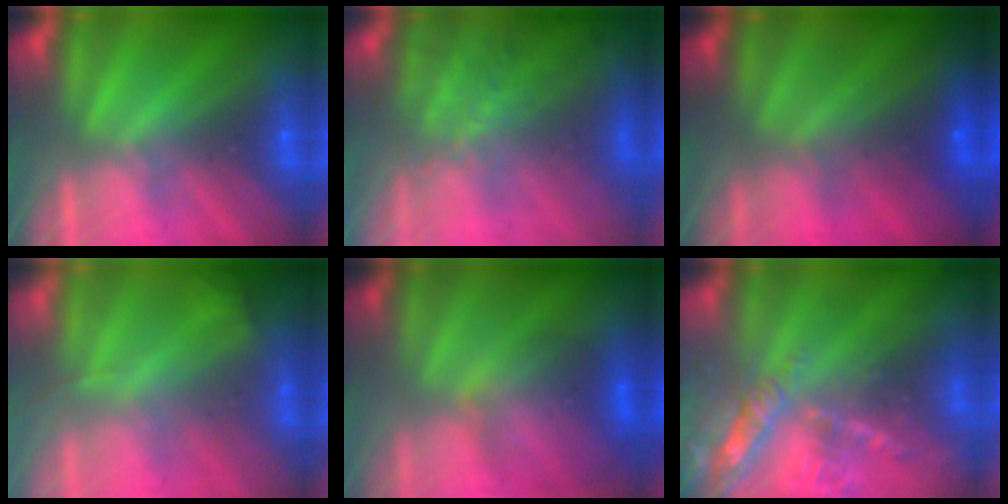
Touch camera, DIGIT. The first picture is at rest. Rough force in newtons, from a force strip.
{"total": 7.6}
{"total": 6.9}
{"total": 1.1}
{"total": 4.6}
{"total": 13.7}